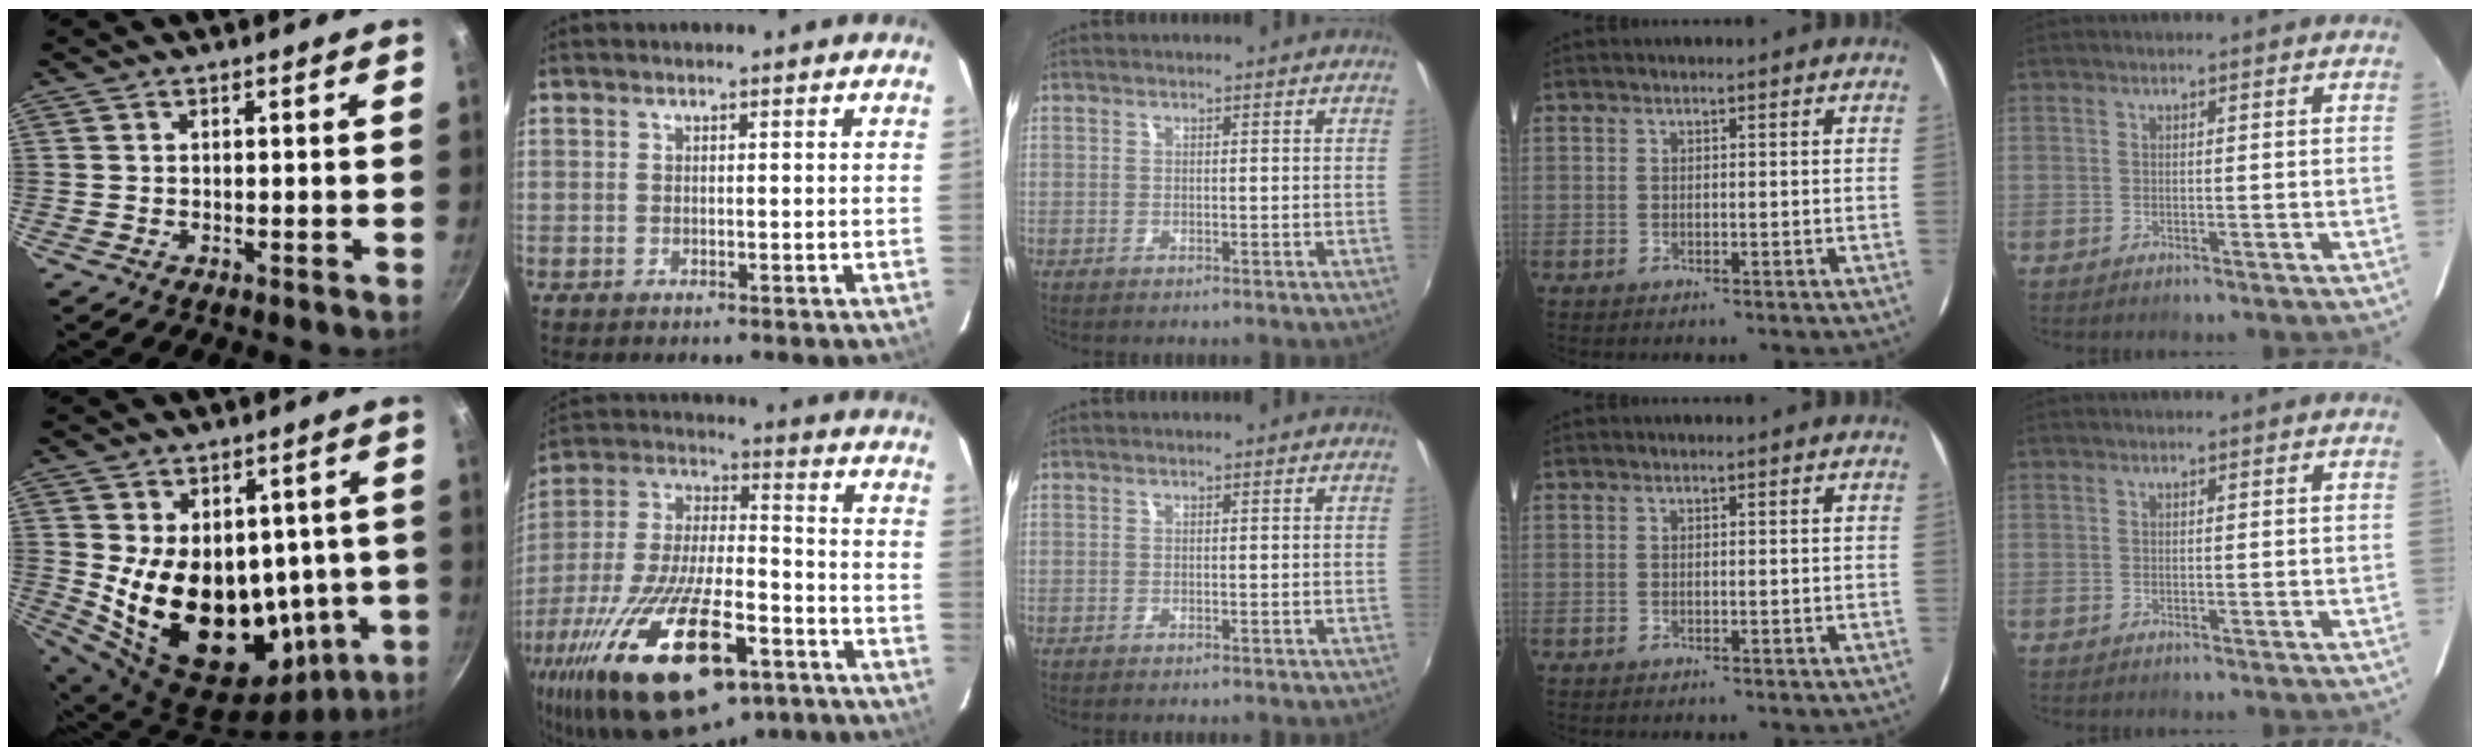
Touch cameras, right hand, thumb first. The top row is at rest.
{"thumb": {"total": 23.3, "force": [-0.1, 15.6, 17.3], "torque": [-0.255, -0.023, 0.028]}, "index": {"total": 31.9, "force": [-18.1, 12.9, 22.9], "torque": [-0.463, -0.043, -0.289]}}